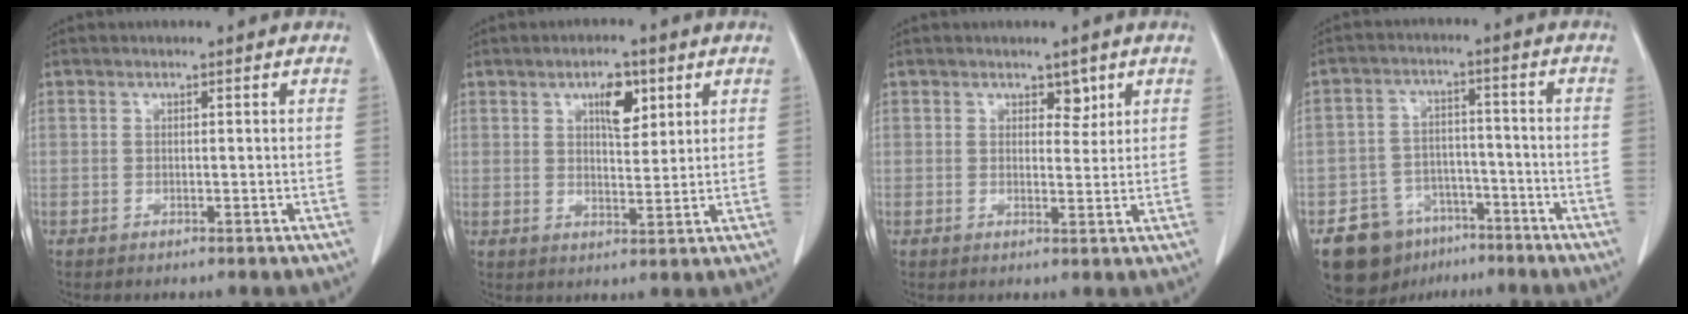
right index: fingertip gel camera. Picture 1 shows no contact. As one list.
[{"total": 5.3, "force": [2.6, 2.2, 4.1], "torque": [-0.071, 0.000, 0.042]}, {"total": 2.4, "force": [1.4, 1.4, 1.2], "torque": [-0.012, -0.005, 0.021]}, {"total": 10.0, "force": [-6.4, 7.1, 3.0], "torque": [-0.048, 0.021, -0.096]}]